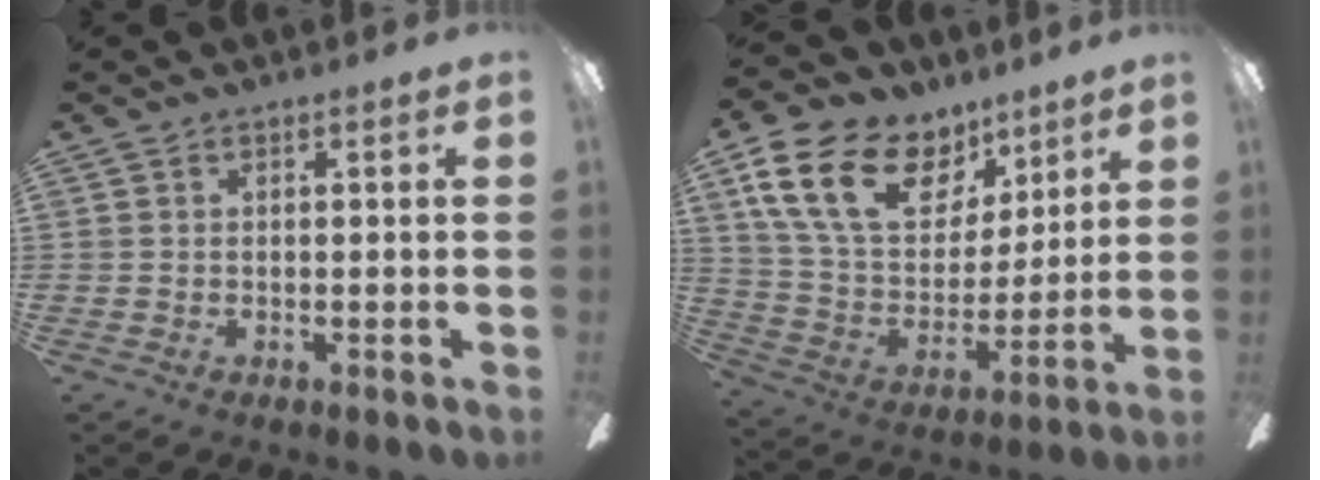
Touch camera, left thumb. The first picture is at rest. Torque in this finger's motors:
{"motor_torque": [0.37, 0.49, 1.30, -1.47, 0.38]}